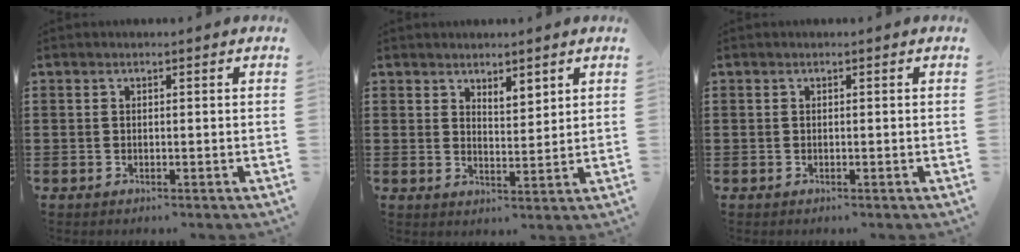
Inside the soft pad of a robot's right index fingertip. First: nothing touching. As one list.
[{"total": 2.9, "force": [2.7, 0.9, 0.3], "torque": [-0.005, -0.001, 0.050]}, {"total": 0.0}]